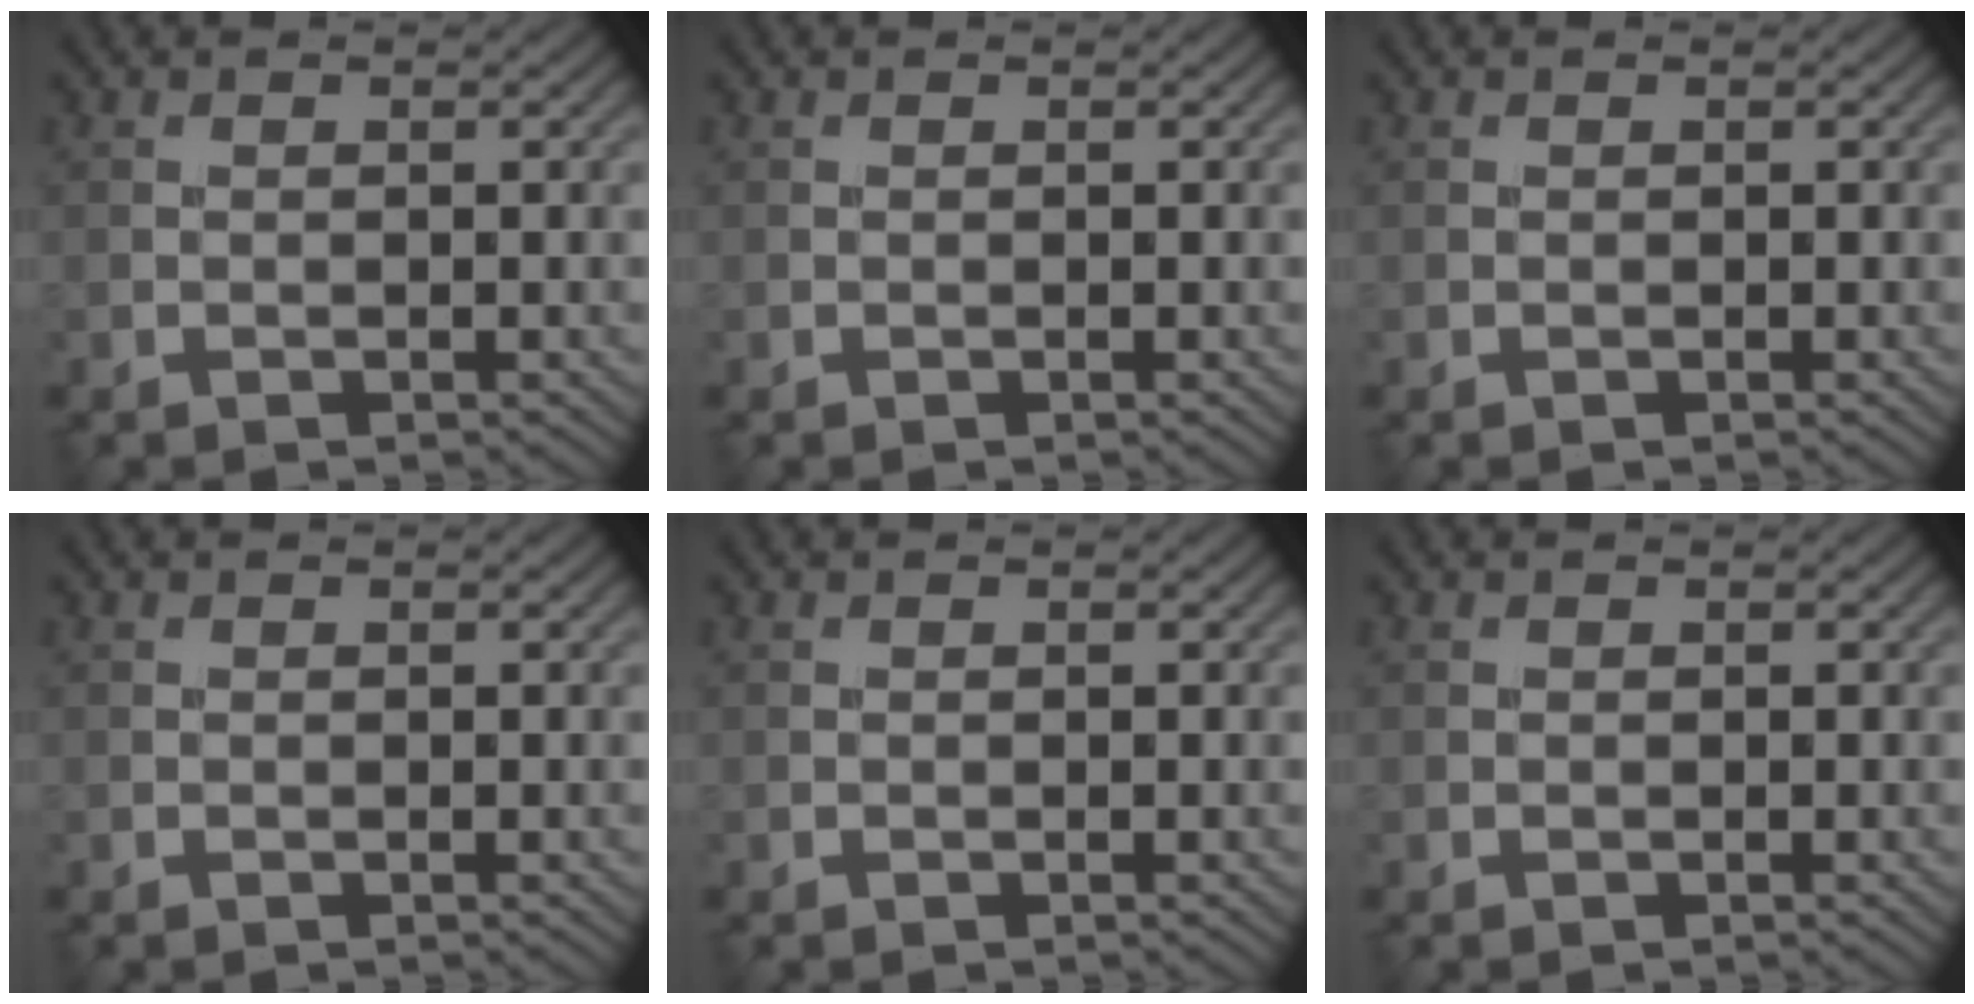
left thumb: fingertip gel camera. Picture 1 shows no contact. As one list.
[{"total": 0.0}, {"total": 0.0}, {"total": 0.0}, {"total": 0.0}, {"total": 0.0}]